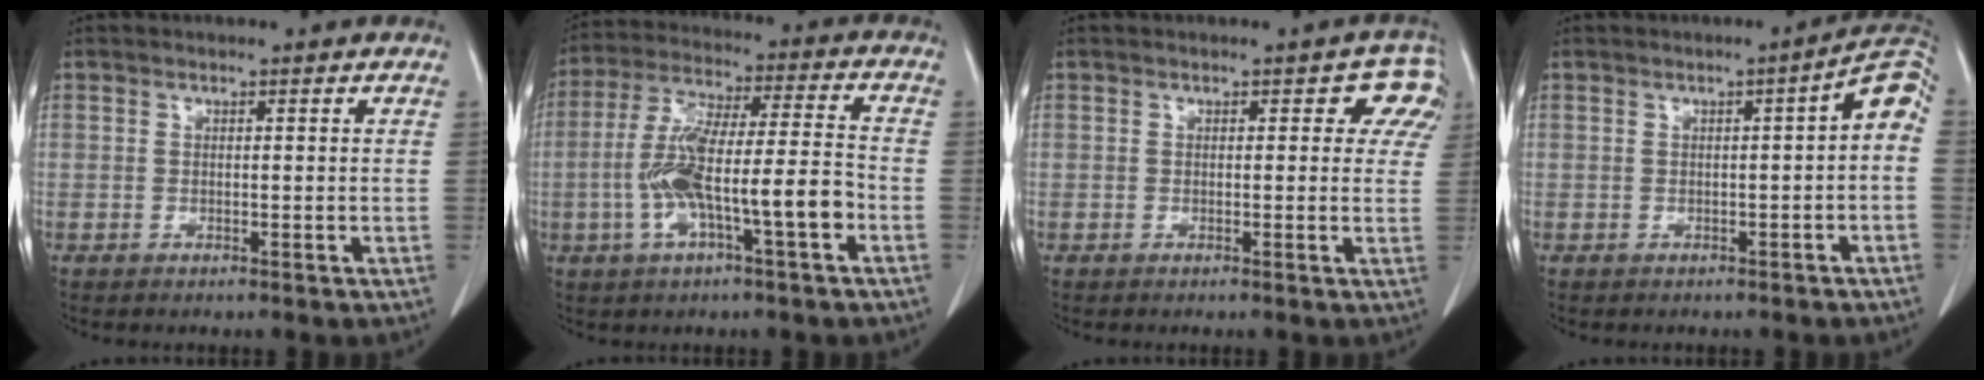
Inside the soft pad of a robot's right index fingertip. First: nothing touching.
{"total": 12.9, "force": [-3.7, 1.9, 12.2], "torque": [-0.232, 0.020, -0.062]}
{"total": 4.0, "force": [1.8, 2.5, 2.5], "torque": [-0.002, 0.007, 0.007]}
{"total": 5.0, "force": [-0.4, 0.8, 4.9], "torque": [-0.057, 0.018, -0.010]}